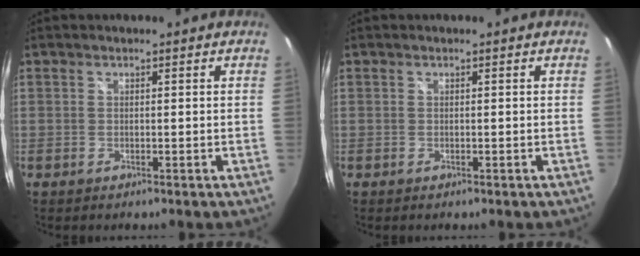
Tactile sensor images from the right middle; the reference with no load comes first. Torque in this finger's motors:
{"motor_torque": [0.00, 0.00, -0.01, 0.01]}